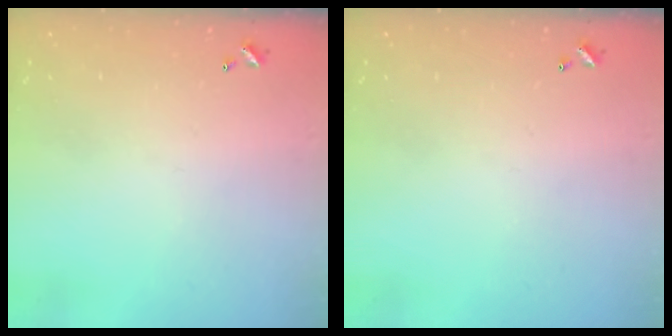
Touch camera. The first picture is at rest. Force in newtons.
{"total": 0.0}